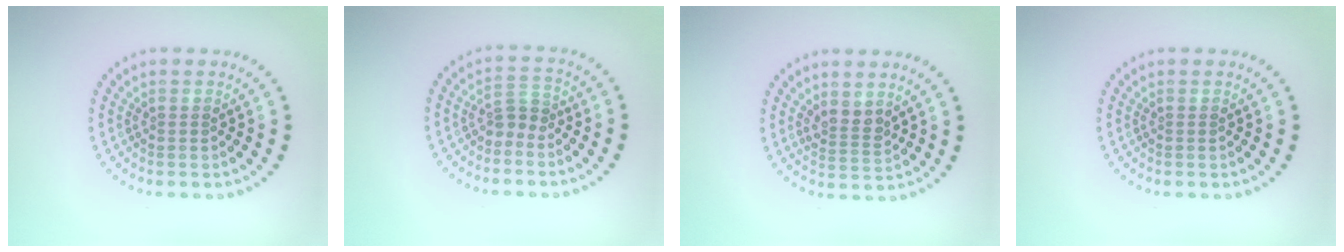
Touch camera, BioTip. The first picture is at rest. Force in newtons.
{"total": 1.8, "press": 1.3, "slide": 1.2}
{"total": 2.1, "press": 1.7, "slide": 1.2}
{"total": 0.0}